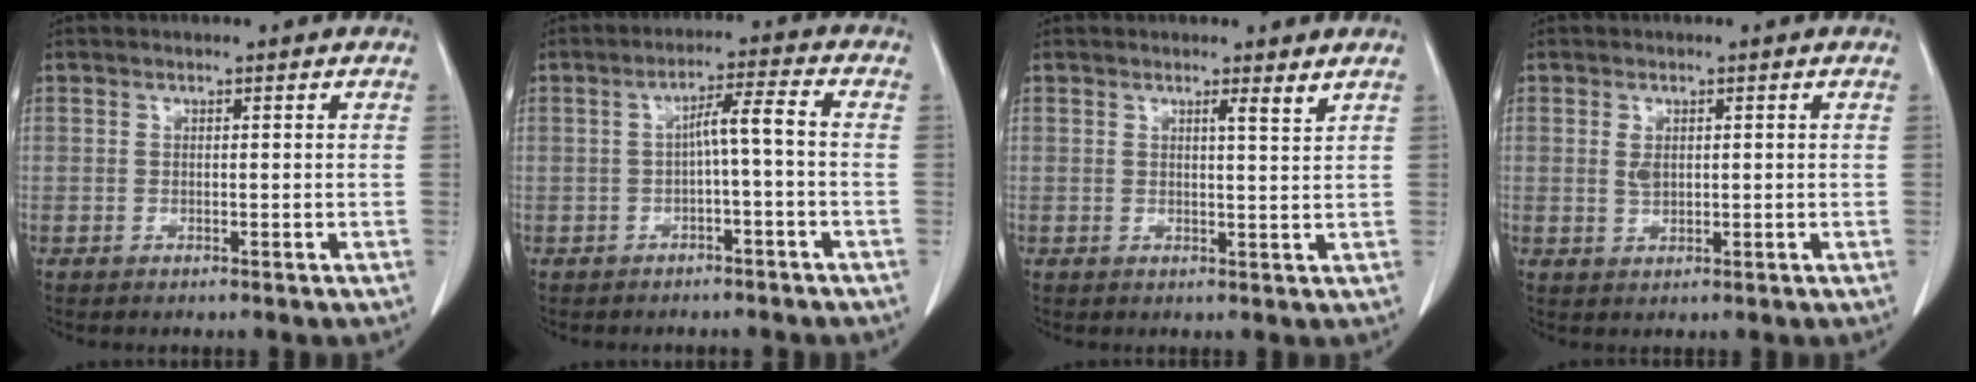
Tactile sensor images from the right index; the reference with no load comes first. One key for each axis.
{"total": 4.4, "fx": -0.8, "fy": 0.0, "fz": 4.3, "tx": -0.069, "ty": 0.019, "tz": -0.012}
{"total": 1.8, "fx": 1.3, "fy": -0.4, "fz": 1.1, "tx": -0.022, "ty": -0.009, "tz": 0.020}
{"total": 1.9, "fx": 0.4, "fy": 1.0, "fz": 1.5, "tx": -0.030, "ty": -0.002, "tz": 0.009}